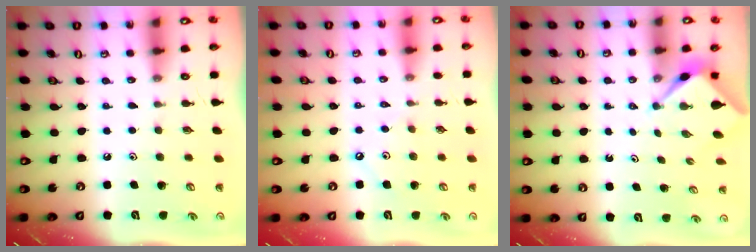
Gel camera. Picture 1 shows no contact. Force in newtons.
{"total": 5.2, "press": 5.1, "slide": 0.9}
{"total": 2.6, "press": 2.6, "slide": 0.2}